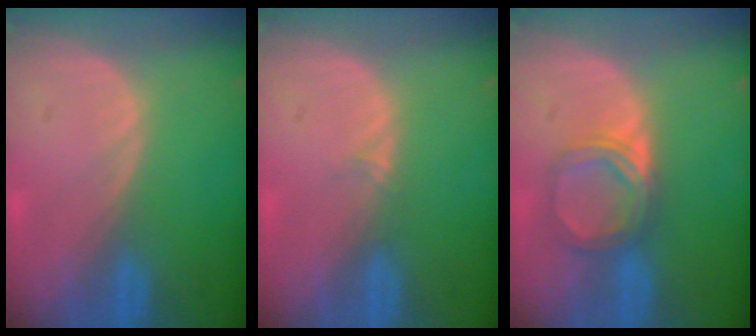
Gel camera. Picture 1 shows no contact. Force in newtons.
{"total": 0.9, "press": 0.6, "slide": 0.7}
{"total": 5.3, "press": 4.8, "slide": 2.3}